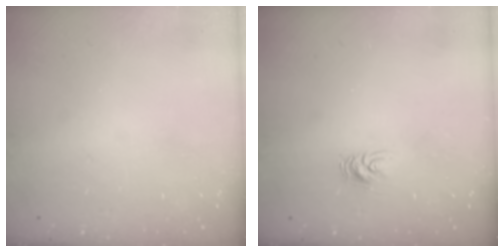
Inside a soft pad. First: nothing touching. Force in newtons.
{"total": 4.8, "press": 4.8, "slide": 0.4}